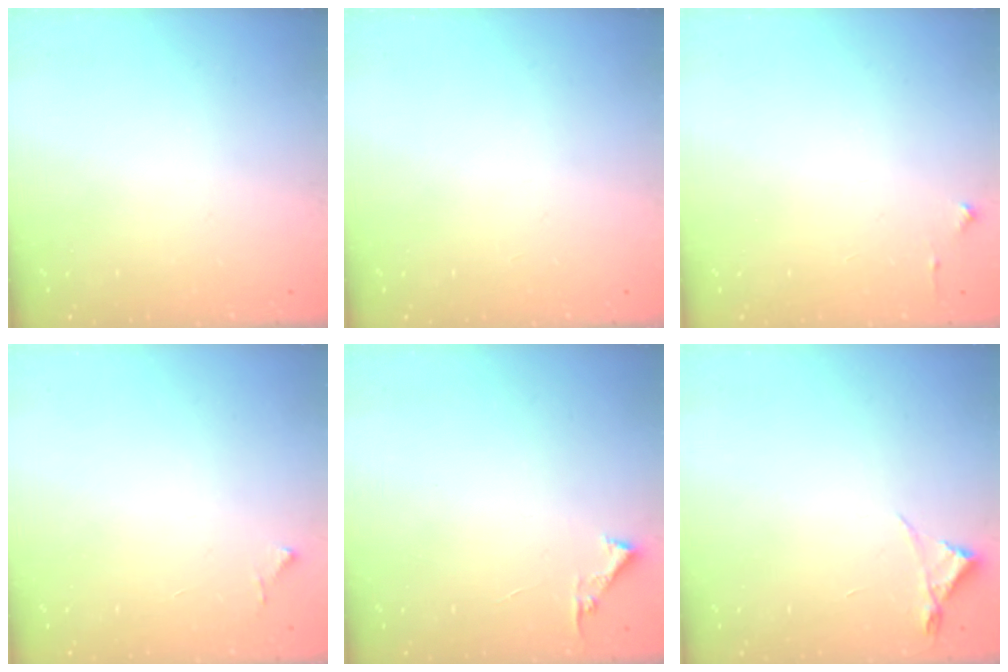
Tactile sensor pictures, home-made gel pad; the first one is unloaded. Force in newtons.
{"total": 0.0}
{"total": 2.7, "press": 2.6, "slide": 0.4}
{"total": 3.4, "press": 3.4, "slide": 0.4}
{"total": 3.4, "press": 3.4, "slide": 0.4}
{"total": 3.0, "press": 2.9, "slide": 0.5}